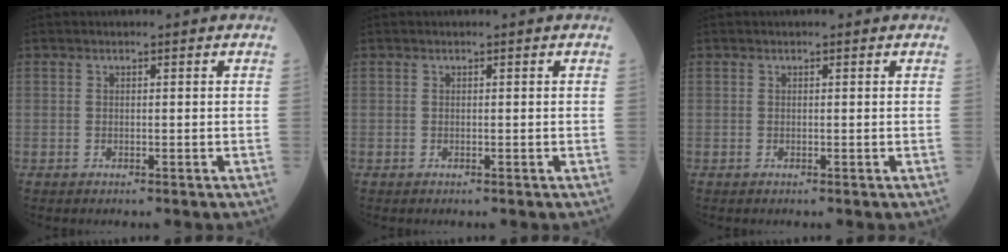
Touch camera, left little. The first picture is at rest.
{"total": 0.0}
{"total": 0.0}